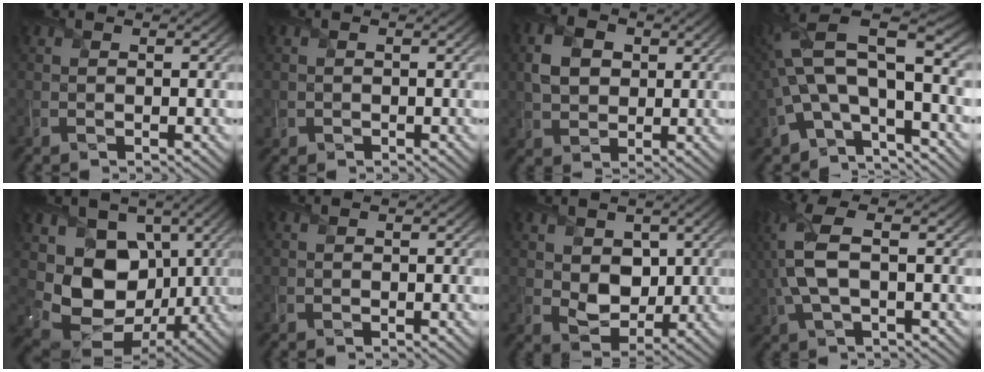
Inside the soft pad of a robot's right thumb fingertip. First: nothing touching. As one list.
[{"total": 0.9, "force": [-0.4, 0.8, -0.1], "torque": [0.005, -0.007, -0.010]}, {"total": 4.9, "force": [0.9, 3.5, 3.3], "torque": [-0.076, 0.004, 0.013]}, {"total": 13.5, "force": [-1.7, 6.6, 11.7], "torque": [-0.250, 0.002, -0.038]}, {"total": 11.1, "force": [0.7, 8.8, 6.8], "torque": [-0.130, -0.030, 0.008]}, {"total": 0.0}, {"total": 4.7, "force": [0.9, 3.5, 3.0], "torque": [-0.074, -0.011, 0.015]}, {"total": 8.1, "force": [0.1, 3.3, 7.5], "torque": [-0.196, 0.009, -0.004]}]